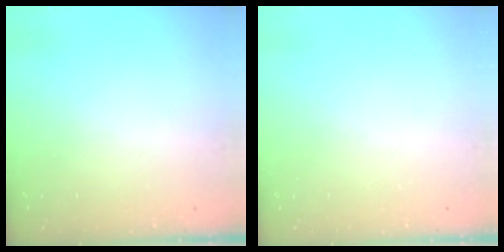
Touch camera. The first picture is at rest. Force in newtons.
{"total": 0.0}